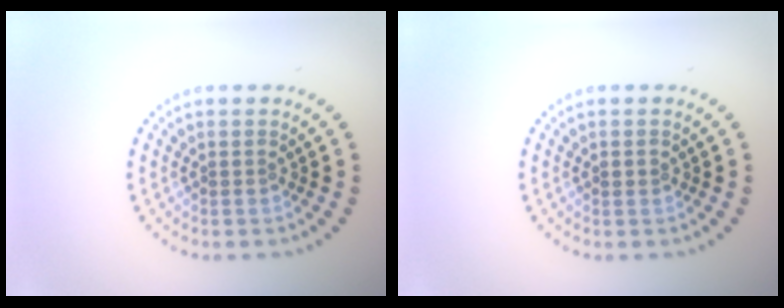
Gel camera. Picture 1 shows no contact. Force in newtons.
{"total": 0.9, "press": 0.9, "slide": 0.2}